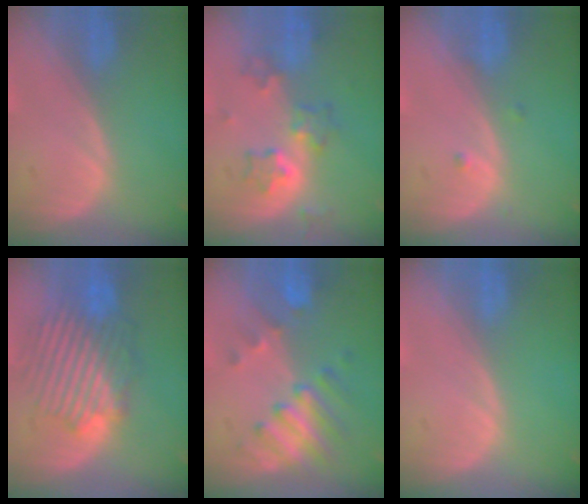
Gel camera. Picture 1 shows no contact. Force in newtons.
{"total": 5.8, "press": 5.7, "slide": 1.2}
{"total": 0.8, "press": 0.8, "slide": 0.2}
{"total": 9.1, "press": 9.0, "slide": 1.7}
{"total": 7.6, "press": 6.8, "slide": 3.5}
{"total": 0.0}